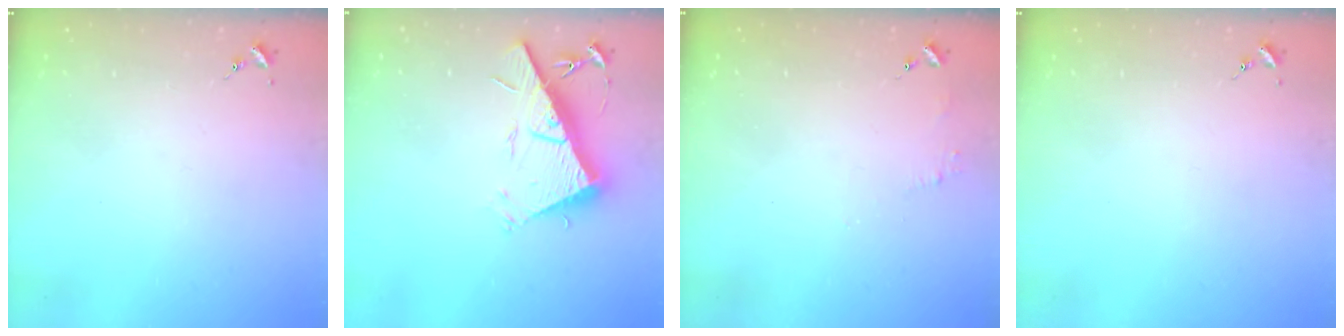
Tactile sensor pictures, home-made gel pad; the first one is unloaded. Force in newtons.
{"total": 17.5, "press": 17.5, "slide": 0.4}
{"total": 4.8, "press": 4.8, "slide": 0.4}
{"total": 0.0}